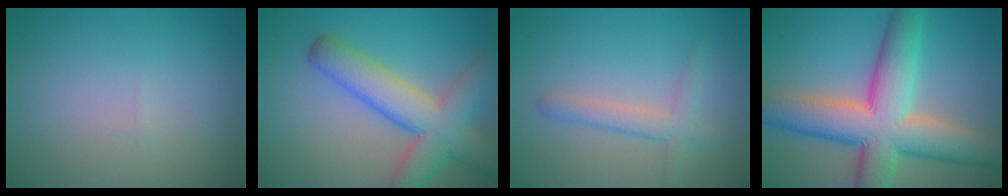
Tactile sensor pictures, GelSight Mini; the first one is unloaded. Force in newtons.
{"total": 8.1, "press": 8.1, "slide": 0.3}
{"total": 2.5, "press": 2.5, "slide": 0.2}
{"total": 11.3, "press": 11.3, "slide": 0.5}